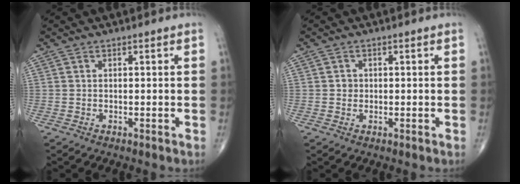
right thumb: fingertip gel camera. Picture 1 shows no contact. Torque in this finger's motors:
{"motor_torque": [0.26, 0.13, 0.19, 0.00, -0.03]}